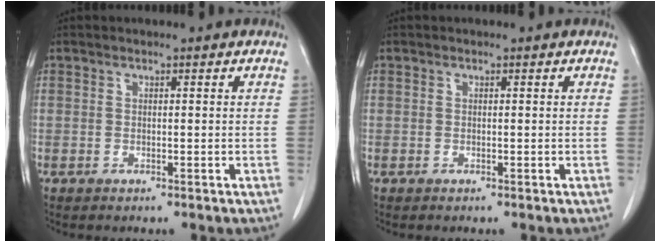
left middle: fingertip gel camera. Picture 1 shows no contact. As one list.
[{"total": 0.0}]